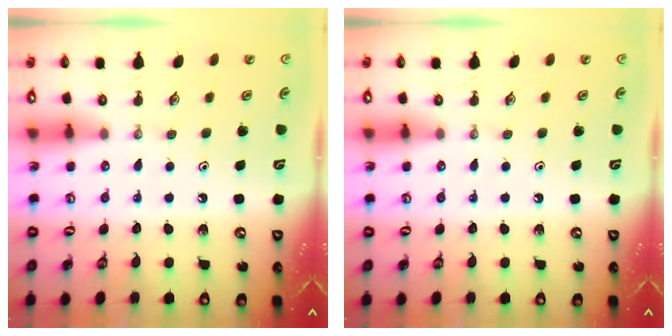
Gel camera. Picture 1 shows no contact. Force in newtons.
{"total": 0.0}